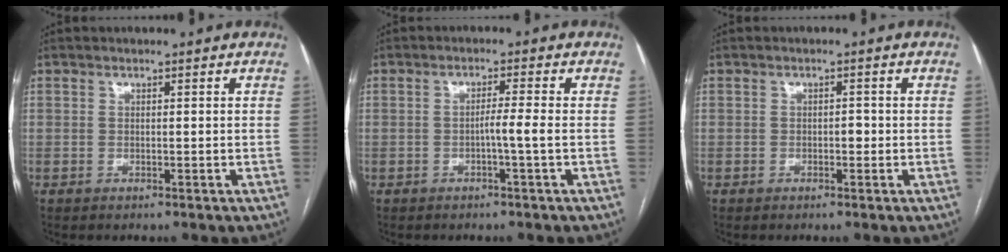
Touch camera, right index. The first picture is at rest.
{"total": 2.5, "force": [-0.8, -0.8, 2.3], "torque": [-0.035, 0.001, -0.015]}
{"total": 1.2, "force": [-0.3, 0.7, 0.9], "torque": [-0.010, 0.003, -0.004]}